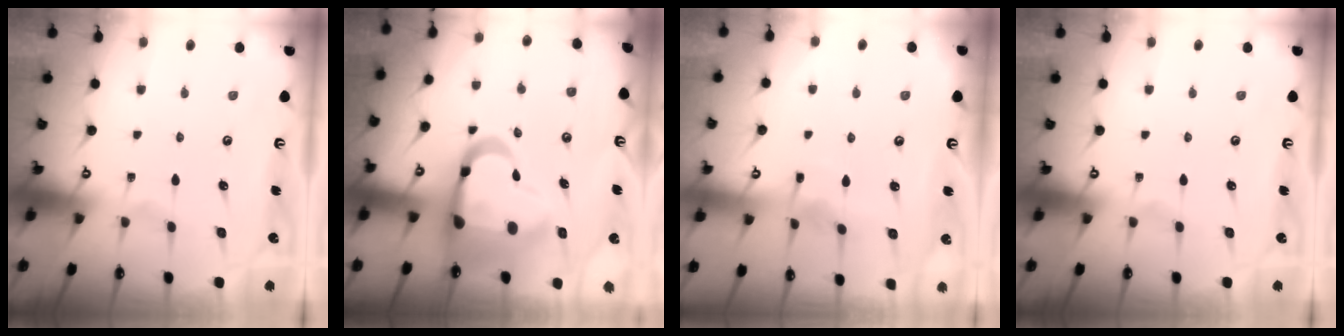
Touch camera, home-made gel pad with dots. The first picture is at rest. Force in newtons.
{"total": 18.0, "press": 17.5, "slide": 4.0}
{"total": 2.8, "press": 2.8, "slide": 0.3}
{"total": 0.0}